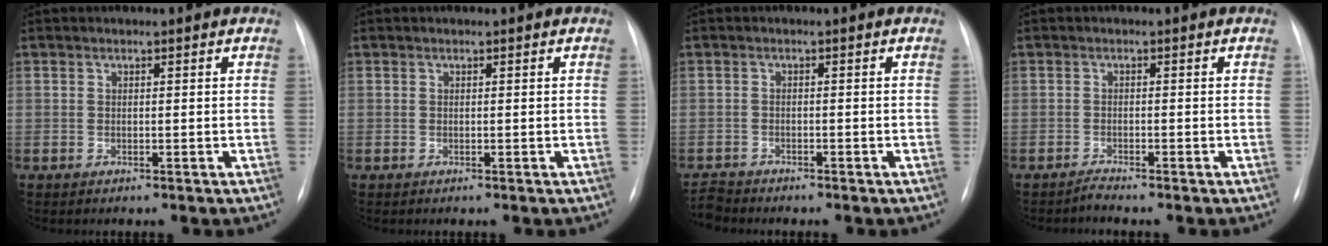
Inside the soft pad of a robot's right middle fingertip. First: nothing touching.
{"total": 0.0}
{"total": 2.5, "force": [-2.5, 0.4, -0.2], "torque": [0.003, -0.012, -0.045]}
{"total": 1.1, "force": [-1.1, -0.3, 0.0], "torque": [0.000, -0.005, -0.019]}